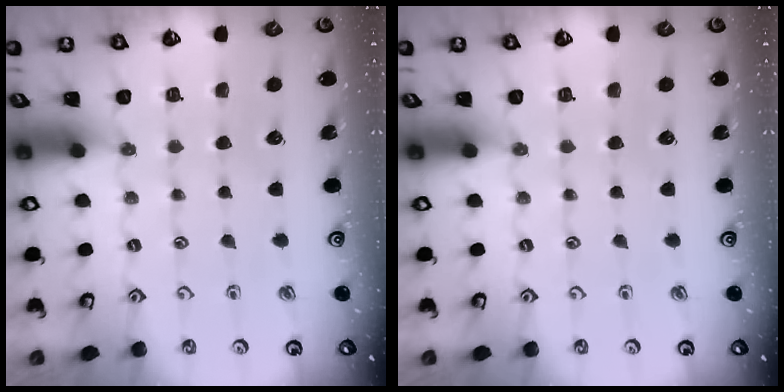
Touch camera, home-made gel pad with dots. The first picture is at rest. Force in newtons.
{"total": 0.0}